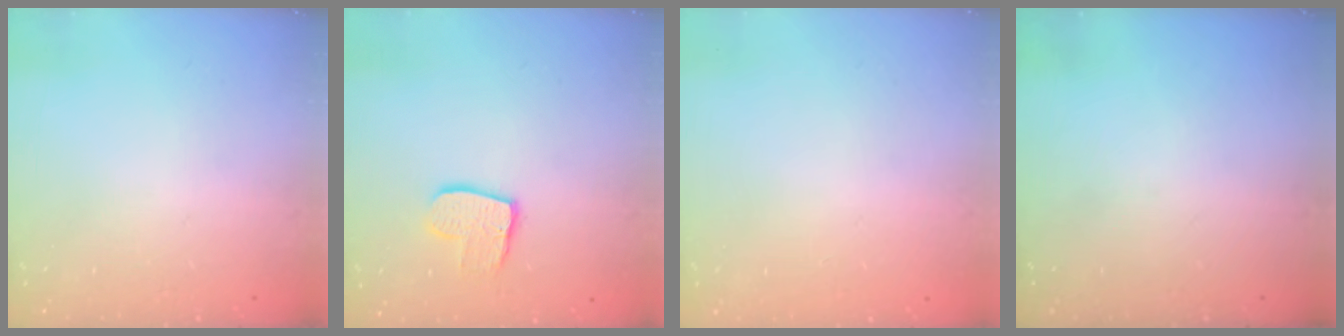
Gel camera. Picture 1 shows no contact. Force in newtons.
{"total": 10.1, "press": 10.0, "slide": 0.7}
{"total": 0.6, "press": 0.6, "slide": 0.1}
{"total": 0.0}